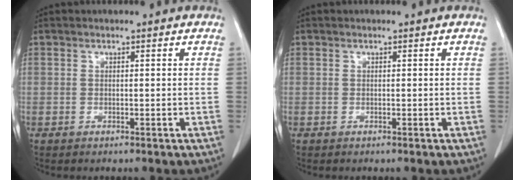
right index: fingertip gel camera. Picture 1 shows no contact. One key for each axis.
{"total": 0.0}